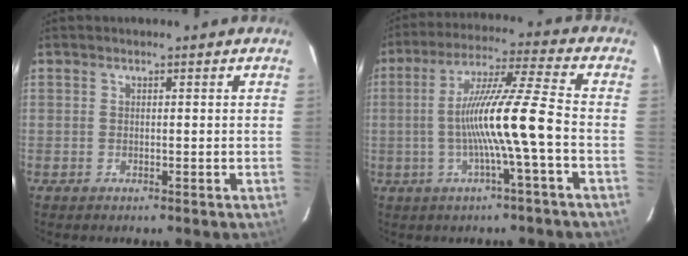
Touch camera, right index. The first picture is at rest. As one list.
[{"total": 12.6, "force": [-2.4, -0.9, 12.3], "torque": [-0.225, 0.011, -0.046]}]